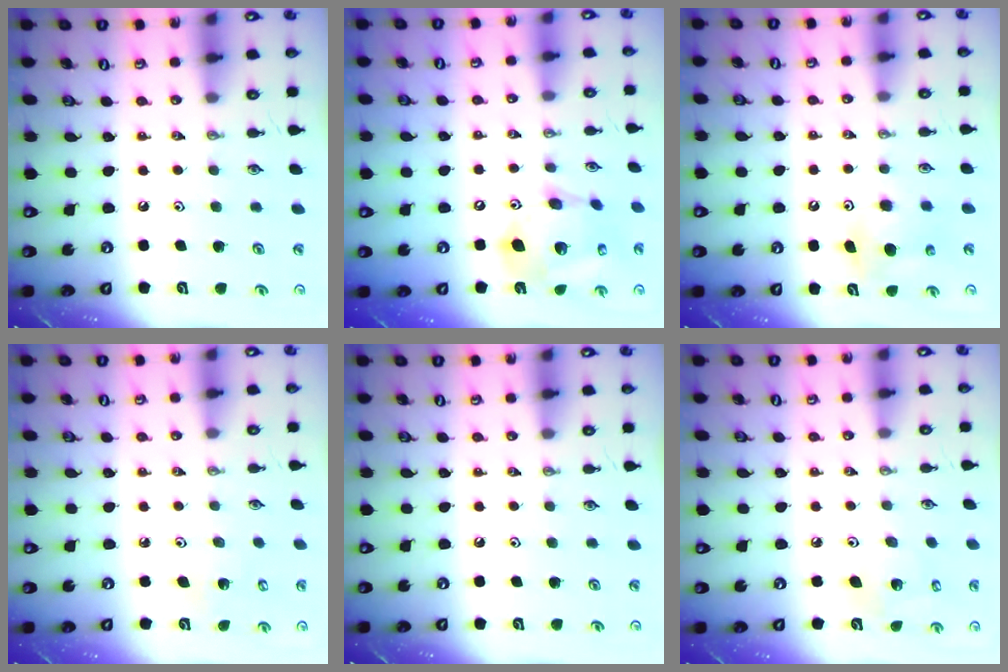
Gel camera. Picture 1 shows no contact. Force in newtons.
{"total": 17.2, "press": 17.0, "slide": 3.2}
{"total": 6.9, "press": 6.8, "slide": 1.3}
{"total": 2.8, "press": 2.8, "slide": 0.2}
{"total": 0.0}
{"total": 5.3, "press": 4.8, "slide": 2.3}